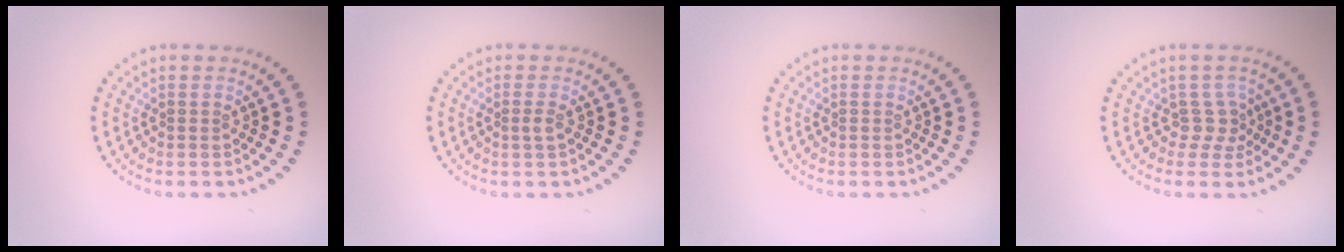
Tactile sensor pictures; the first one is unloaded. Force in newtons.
{"total": 0.8, "press": 0.6, "slide": 0.5}
{"total": 0.0}
{"total": 1.9, "press": 1.4, "slide": 1.3}